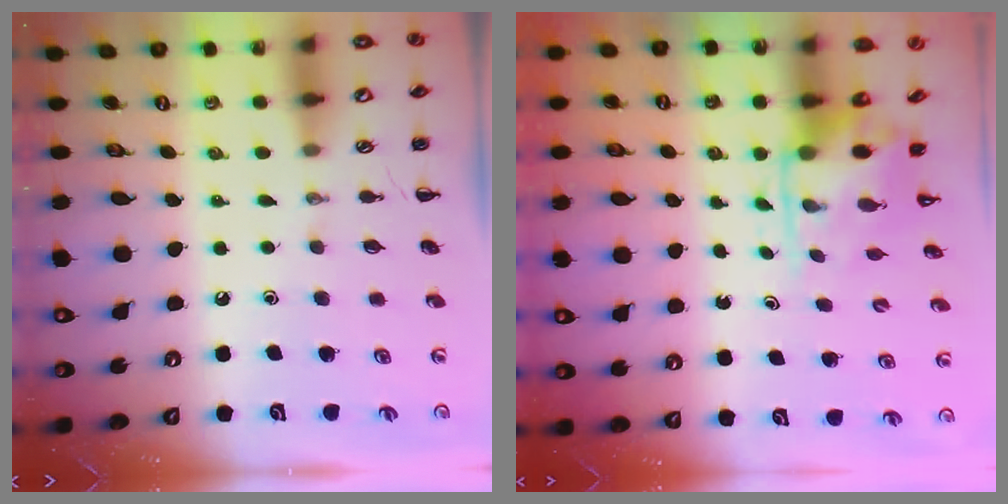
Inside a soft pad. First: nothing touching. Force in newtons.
{"total": 3.2, "press": 3.2, "slide": 0.5}